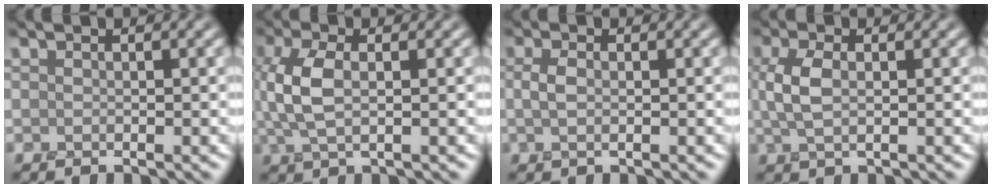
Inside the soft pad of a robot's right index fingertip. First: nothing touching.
{"total": 3.6, "force": [0.4, 1.5, 3.2], "torque": [-0.081, 0.004, 0.009]}
{"total": 0.7, "force": [-0.1, 0.3, 0.7], "torque": [-0.019, -0.001, -0.002]}
{"total": 2.2, "force": [0.3, 0.9, 2.0], "torque": [-0.051, 0.000, 0.007]}